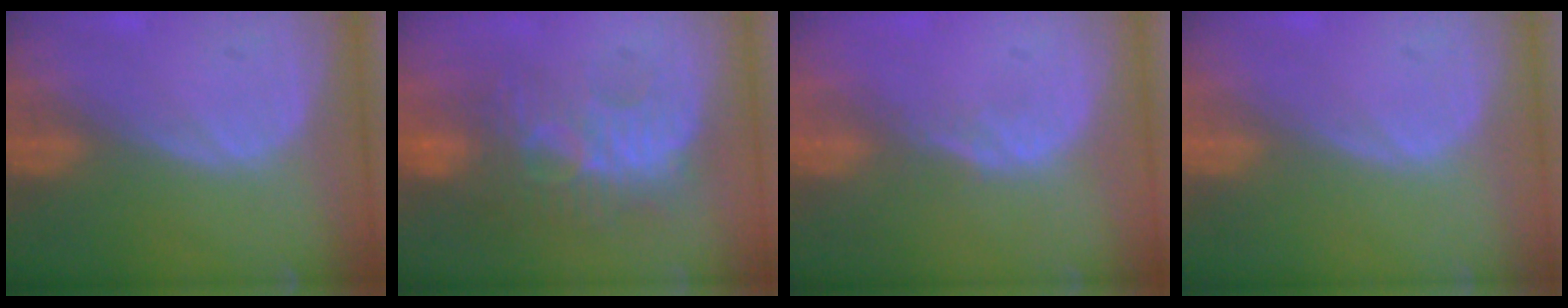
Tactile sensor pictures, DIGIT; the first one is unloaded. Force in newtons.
{"total": 9.4, "press": 8.9, "slide": 2.9}
{"total": 1.5, "press": 1.2, "slide": 0.9}
{"total": 0.0}